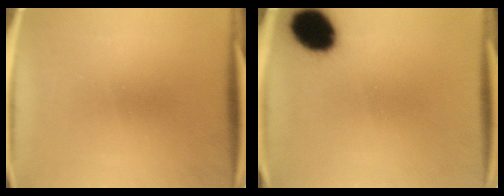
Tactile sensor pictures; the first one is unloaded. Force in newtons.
{"total": 12.3}